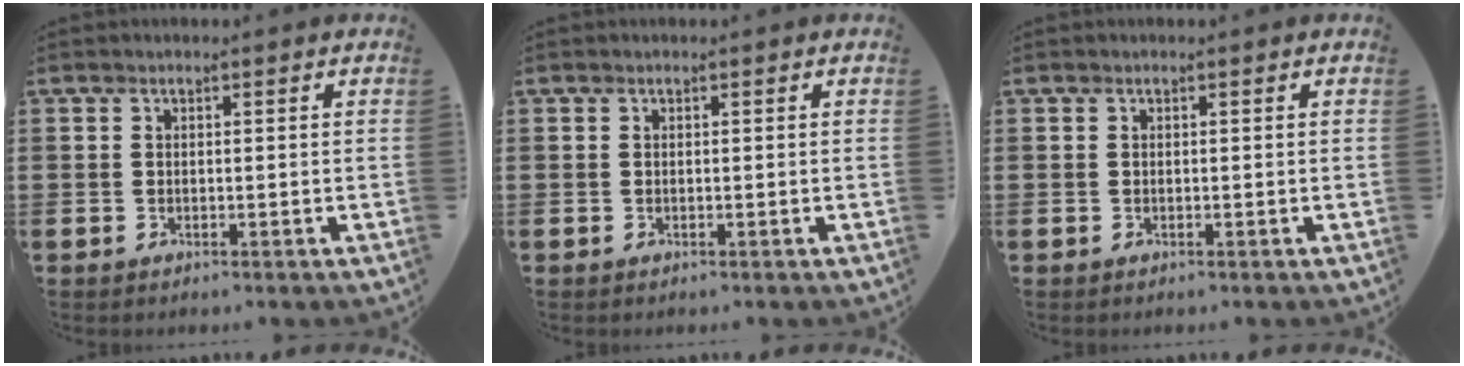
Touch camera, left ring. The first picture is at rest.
{"total": 0.0}
{"total": 0.0}